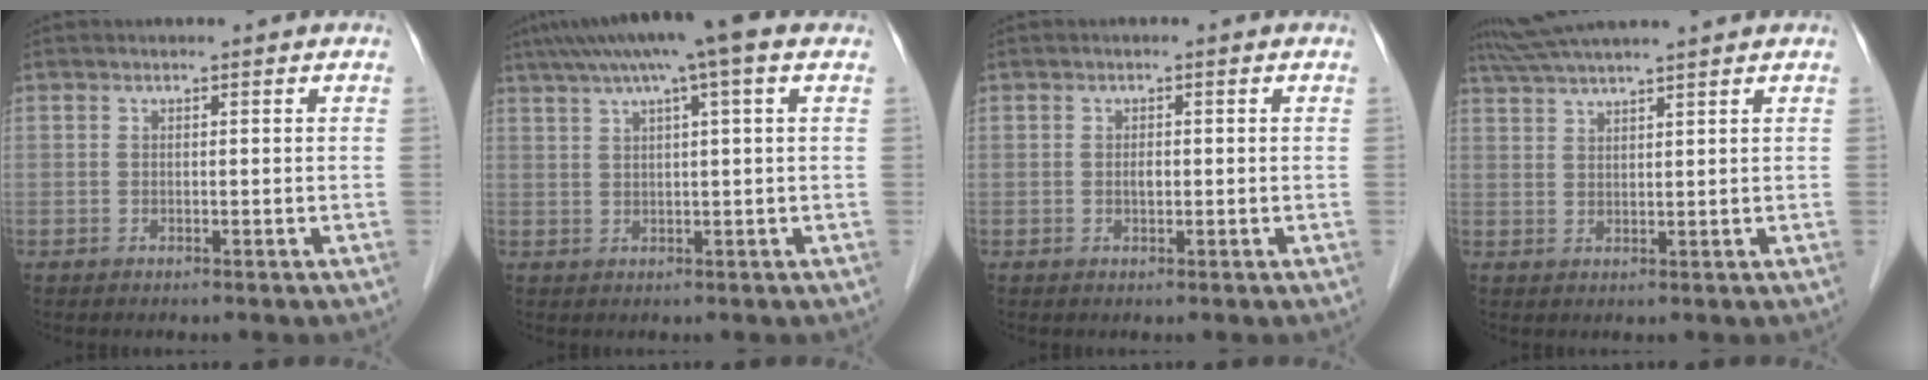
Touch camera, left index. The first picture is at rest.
{"total": 9.5, "force": [5.8, 0.2, 7.5], "torque": [-0.121, 0.038, 0.086]}
{"total": 1.0, "force": [-0.1, 0.5, 0.8], "torque": [-0.016, 0.001, -0.001]}
{"total": 9.5, "force": [8.3, -0.8, 4.4], "torque": [-0.079, 0.037, 0.128]}